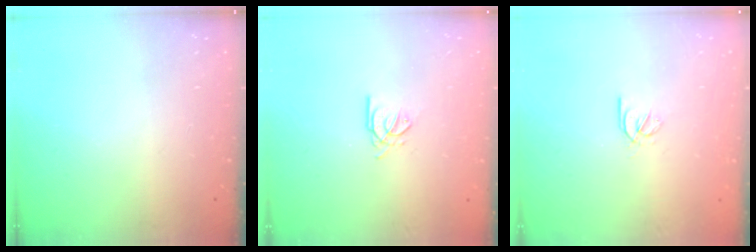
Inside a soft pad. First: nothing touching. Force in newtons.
{"total": 3.1, "press": 3.1, "slide": 0.1}
{"total": 2.5, "press": 2.4, "slide": 0.5}